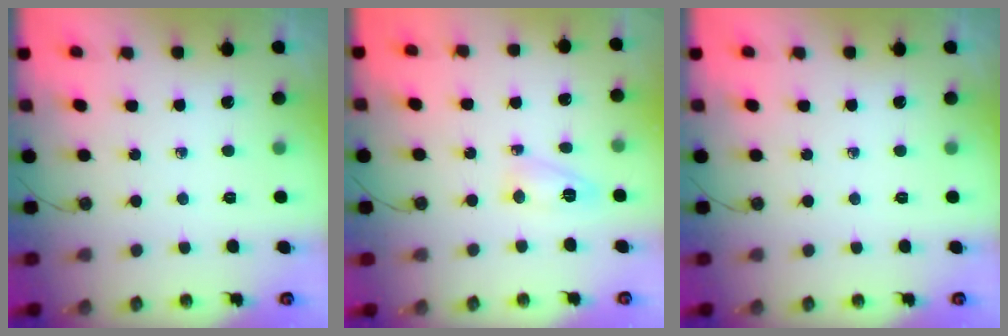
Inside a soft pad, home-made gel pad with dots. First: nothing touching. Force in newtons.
{"total": 5.3, "press": 5.3, "slide": 0.4}
{"total": 0.0}